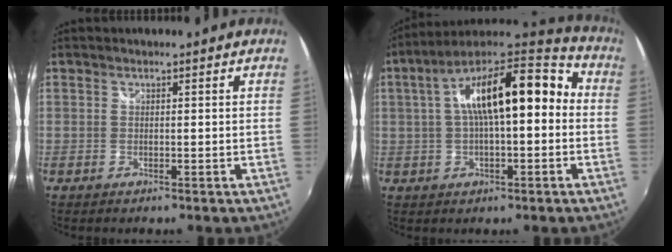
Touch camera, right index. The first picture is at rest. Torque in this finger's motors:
{"motor_torque": [0.80, -0.06, 1.05, 0.21]}